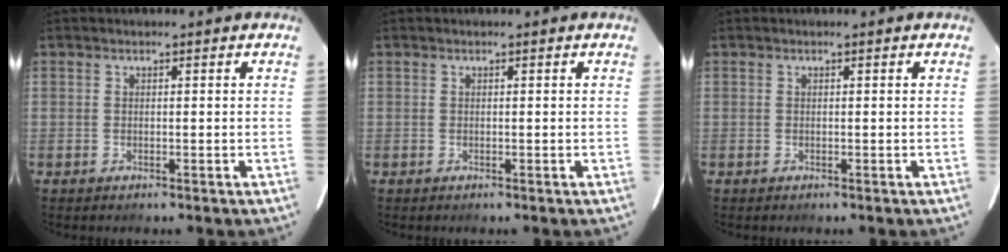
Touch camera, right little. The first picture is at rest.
{"total": 0.0}
{"total": 0.0}